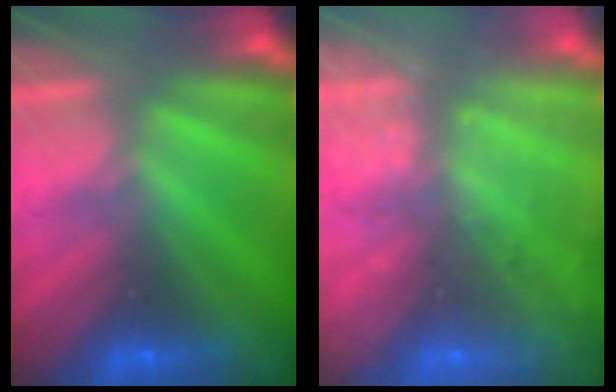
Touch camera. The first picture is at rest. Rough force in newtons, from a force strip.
{"total": 8.8}